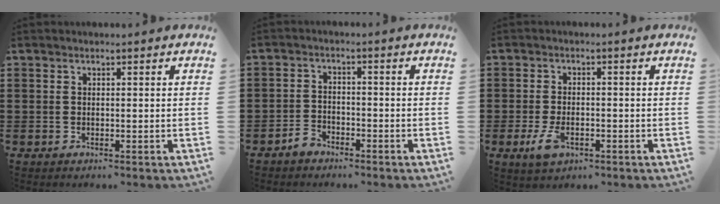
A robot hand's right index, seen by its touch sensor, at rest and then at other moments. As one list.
[{"total": 2.6, "force": [-2.2, 1.2, 0.5], "torque": [-0.014, 0.006, -0.047]}, {"total": 4.1, "force": [-1.6, 2.2, 3.2], "torque": [-0.074, -0.005, -0.032]}]